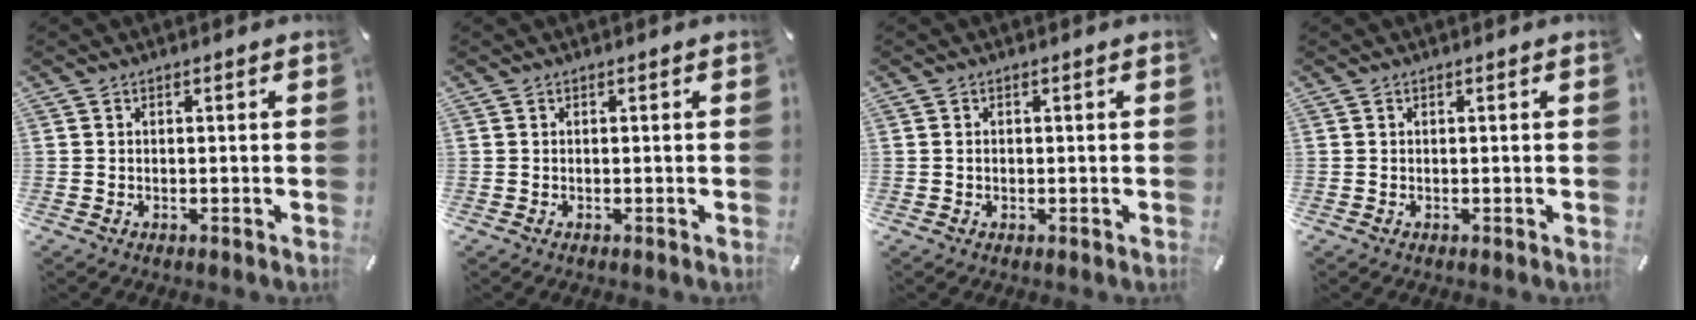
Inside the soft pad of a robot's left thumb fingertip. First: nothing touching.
{"total": 0.0}
{"total": 0.9, "force": [0.0, 0.6, 0.6], "torque": [-0.014, 0.002, -0.002]}
{"total": 0.0}